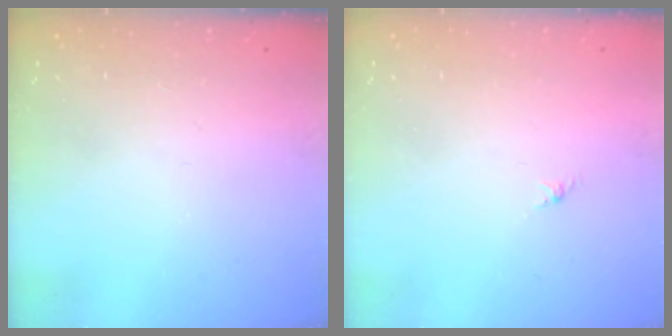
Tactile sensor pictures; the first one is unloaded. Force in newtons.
{"total": 0.0}